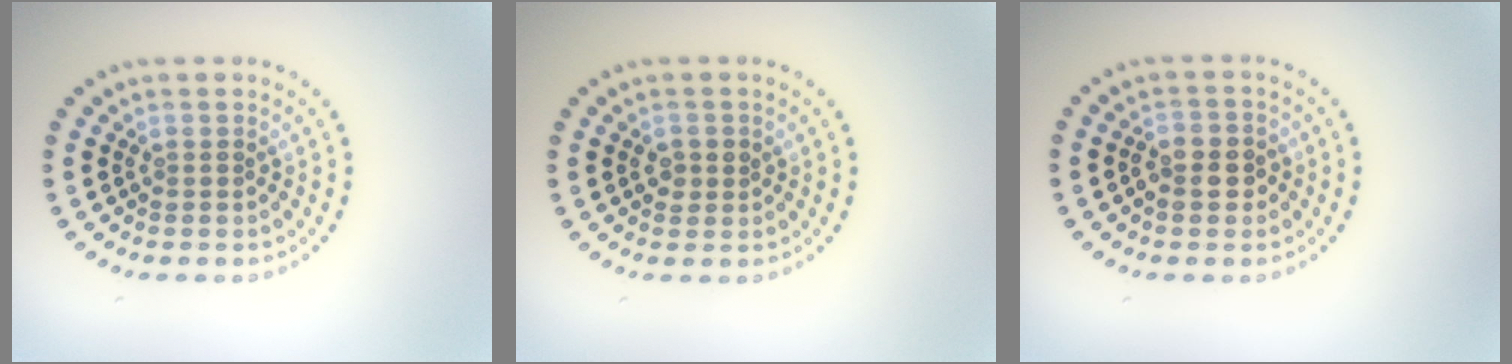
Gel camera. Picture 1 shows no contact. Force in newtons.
{"total": 1.3, "press": 1.3, "slide": 0.1}
{"total": 2.2, "press": 2.1, "slide": 0.5}